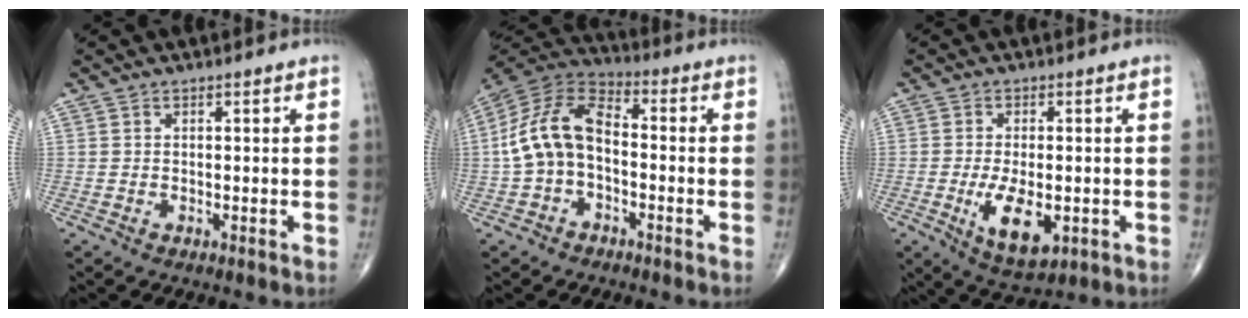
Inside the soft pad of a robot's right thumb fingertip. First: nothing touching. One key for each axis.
{"total": 12.6, "fx": -1.5, "fy": 7.9, "fz": 9.7, "tx": -0.186, "ty": 0.042, "tz": -0.041}
{"total": 9.2, "fx": -2.2, "fy": 4.4, "fz": 7.8, "tx": -0.128, "ty": -0.013, "tz": -0.027}